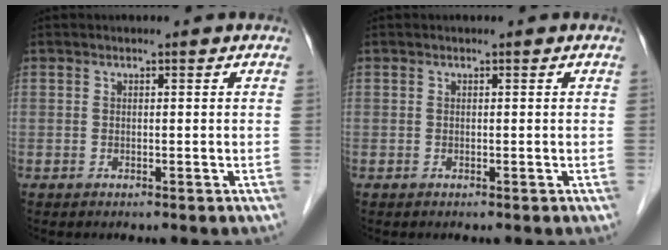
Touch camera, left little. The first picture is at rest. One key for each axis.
{"total": 0.0}